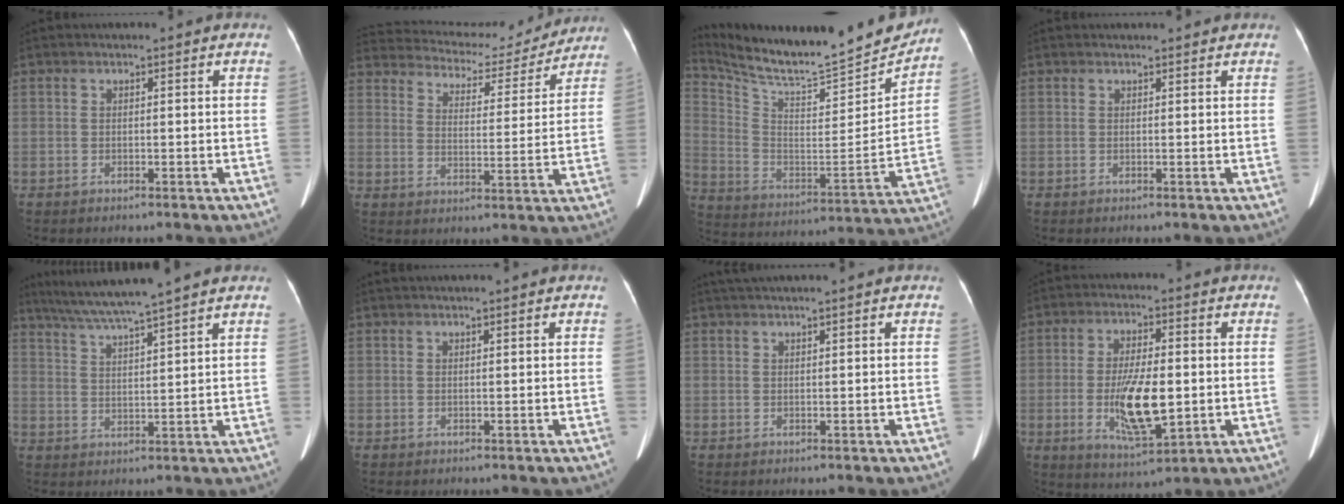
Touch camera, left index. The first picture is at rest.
{"total": 16.7, "force": [15.3, 5.1, 4.5], "torque": [-0.068, 0.016, 0.203]}
{"total": 23.2, "force": [21.5, 1.9, 8.3], "torque": [-0.156, -0.057, 0.329]}
{"total": 2.2, "force": [2.1, 0.3, 0.4], "torque": [-0.009, 0.013, 0.025]}
{"total": 9.3, "force": [7.8, -1.9, 4.7], "torque": [-0.084, 0.010, 0.132]}
{"total": 1.7, "force": [1.4, -0.4, 0.8], "torque": [-0.011, 0.023, 0.029]}
{"total": 3.3, "force": [2.8, -0.7, 1.6], "torque": [-0.023, 0.031, 0.050]}
{"total": 10.3, "force": [-1.4, 3.0, 9.7], "torque": [-0.188, -0.013, -0.018]}